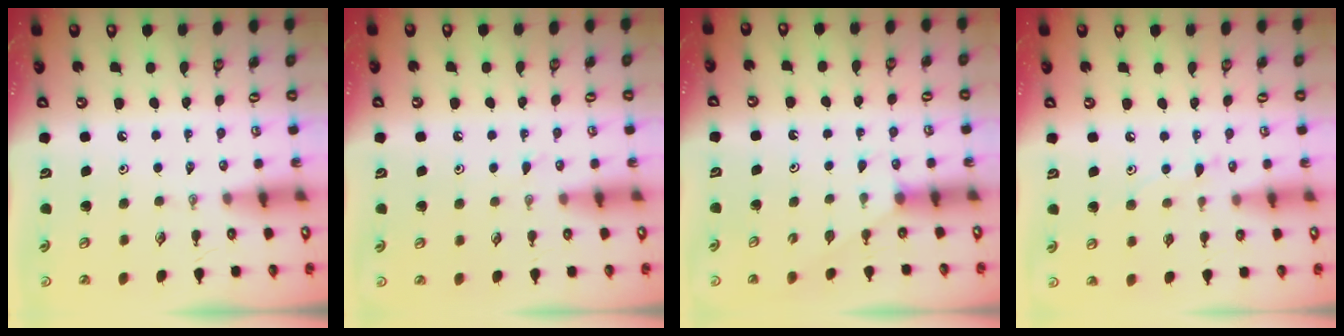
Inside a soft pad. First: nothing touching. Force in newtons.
{"total": 4.6, "press": 4.6, "slide": 0.5}
{"total": 3.6, "press": 3.6, "slide": 0.3}
{"total": 6.7, "press": 6.7, "slide": 0.4}